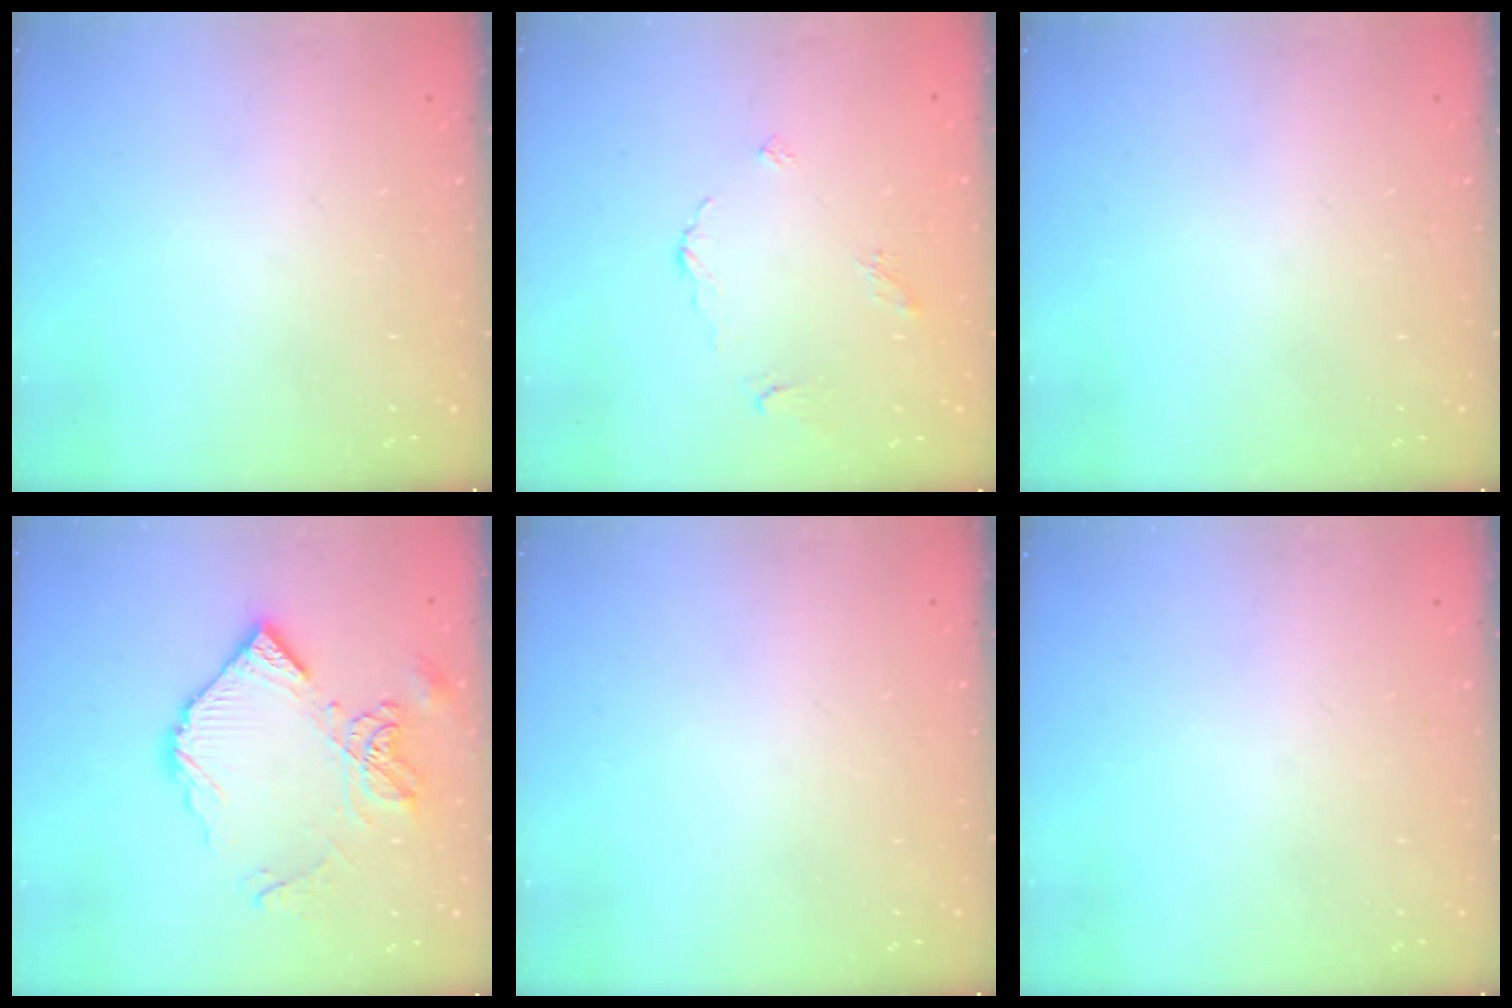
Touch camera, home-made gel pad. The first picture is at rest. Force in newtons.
{"total": 4.2, "press": 4.1, "slide": 0.7}
{"total": 0.0}
{"total": 12.9, "press": 12.8, "slide": 1.6}
{"total": 0.0}
{"total": 0.0}